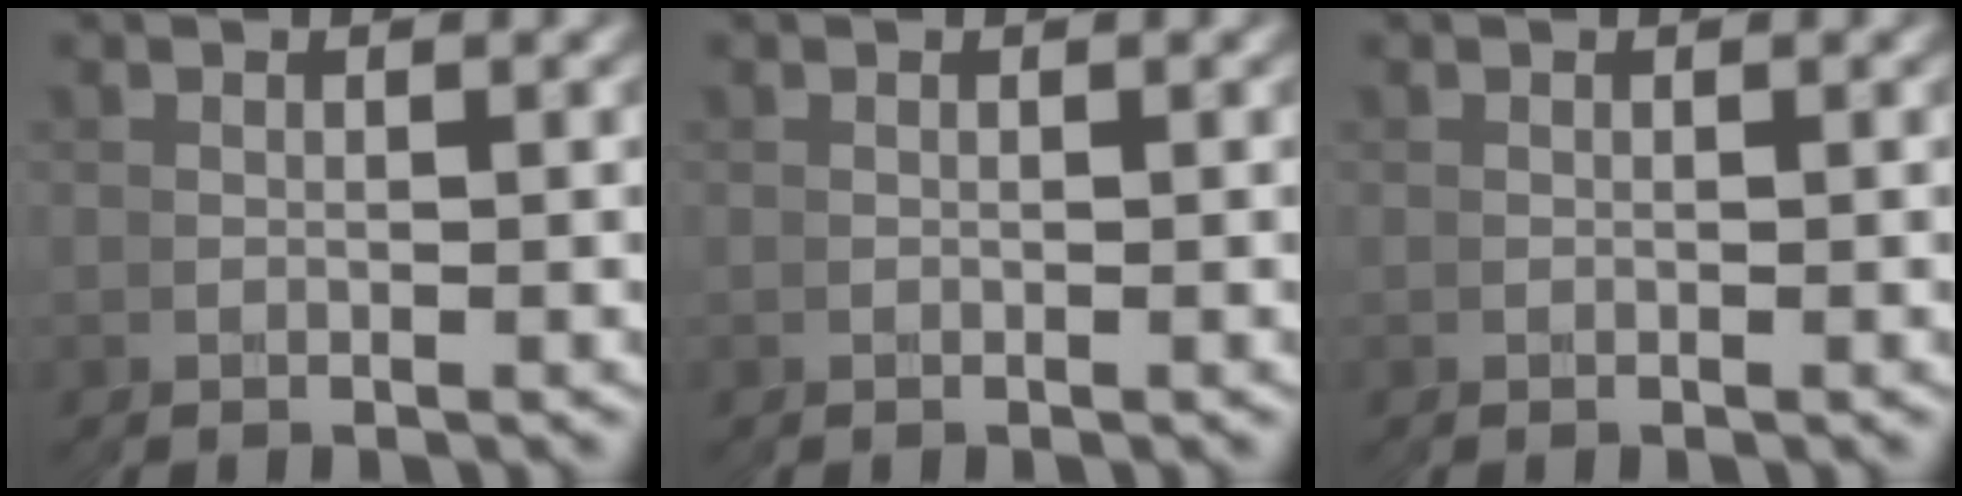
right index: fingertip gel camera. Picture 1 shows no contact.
{"total": 0.0}
{"total": 0.0}